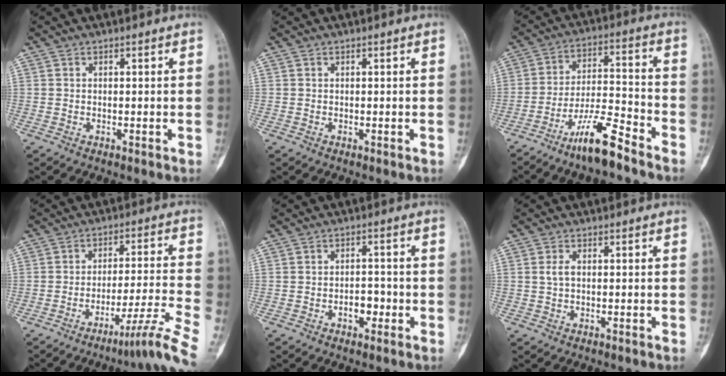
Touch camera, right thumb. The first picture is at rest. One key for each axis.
{"total": 0.0}
{"total": 10.9, "fx": -8.2, "fy": 1.6, "fz": 7.1, "tx": -0.134, "ty": 0.061, "tz": -0.149}
{"total": 11.3, "fx": -7.4, "fy": -0.9, "fz": 8.5, "tx": -0.135, "ty": 0.060, "tz": -0.111}
{"total": 3.4, "fx": -1.4, "fy": 2.1, "fz": 2.3, "tx": -0.020, "ty": 0.015, "tz": -0.020}
{"total": 1.6, "fx": 0.1, "fy": 0.7, "fz": 1.4, "tx": -0.033, "ty": 0.001, "tz": 0.001}